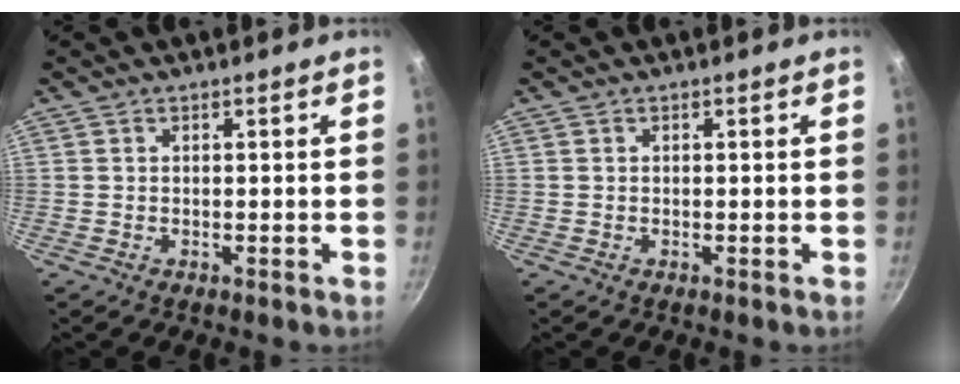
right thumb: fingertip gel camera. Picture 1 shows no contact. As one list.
[{"total": 0.0}]